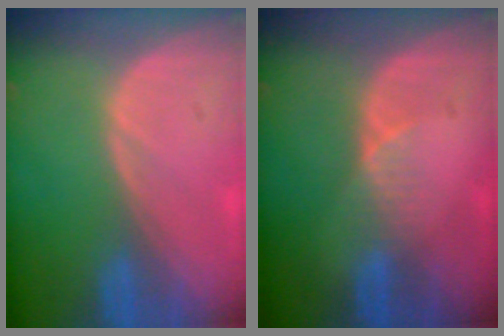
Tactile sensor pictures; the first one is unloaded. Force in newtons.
{"total": 2.6, "press": 2.2, "slide": 1.4}